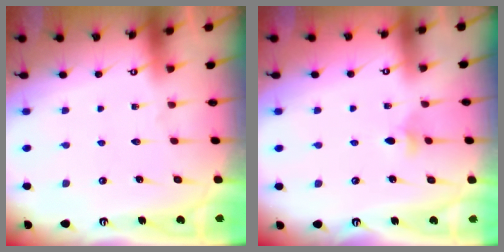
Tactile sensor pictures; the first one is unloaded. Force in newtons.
{"total": 3.4, "press": 3.3, "slide": 0.7}